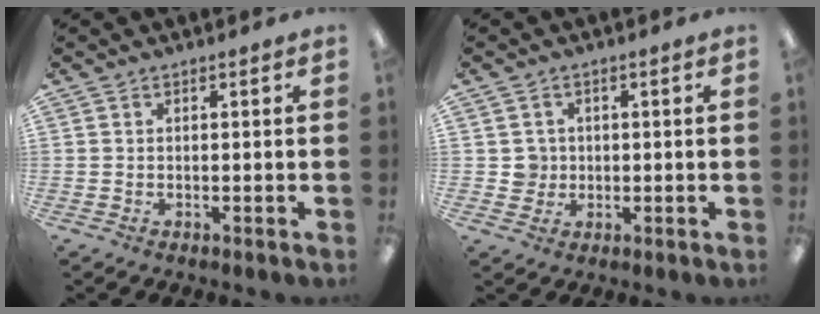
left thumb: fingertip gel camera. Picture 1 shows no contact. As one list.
[{"total": 3.4, "force": [0.4, 3.4, 0.2], "torque": [0.003, 0.000, 0.002]}]